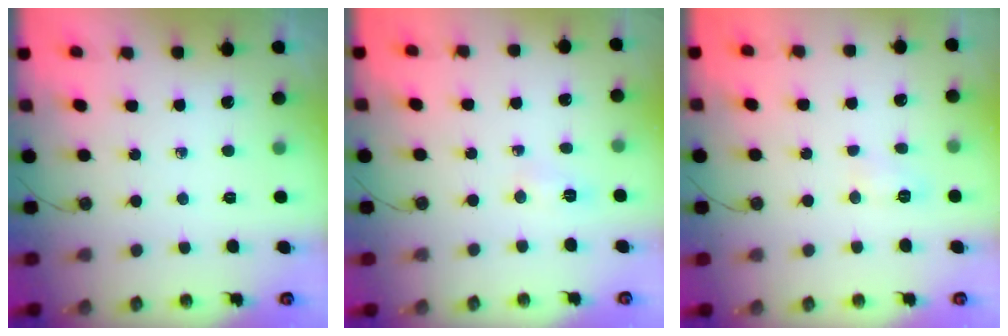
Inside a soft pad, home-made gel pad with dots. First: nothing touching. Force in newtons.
{"total": 3.4, "press": 1.8, "slide": 2.8}
{"total": 6.0, "press": 5.9, "slide": 0.7}